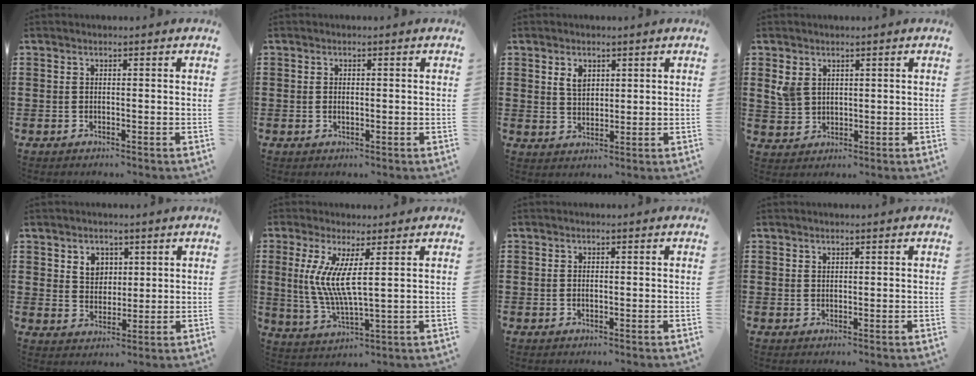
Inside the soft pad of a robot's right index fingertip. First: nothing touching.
{"total": 0.9, "force": [0.0, 0.4, 0.8], "torque": [-0.017, 0.001, -0.001]}
{"total": 3.1, "force": [1.5, 2.0, 1.9], "torque": [-0.044, 0.006, 0.027]}
{"total": 3.4, "force": [1.6, 2.6, 1.5], "torque": [-0.038, 0.010, 0.031]}
{"total": 3.9, "force": [2.0, 3.2, 1.2], "torque": [-0.037, 0.012, 0.036]}
{"total": 7.4, "force": [1.9, 1.2, 7.1], "torque": [-0.150, -0.009, 0.031]}
{"total": 0.7, "force": [-0.1, 0.3, 0.6], "torque": [-0.014, -0.001, -0.001]}
{"total": 0.8, "force": [0.6, 0.6, 0.2], "torque": [-0.005, 0.002, 0.012]}